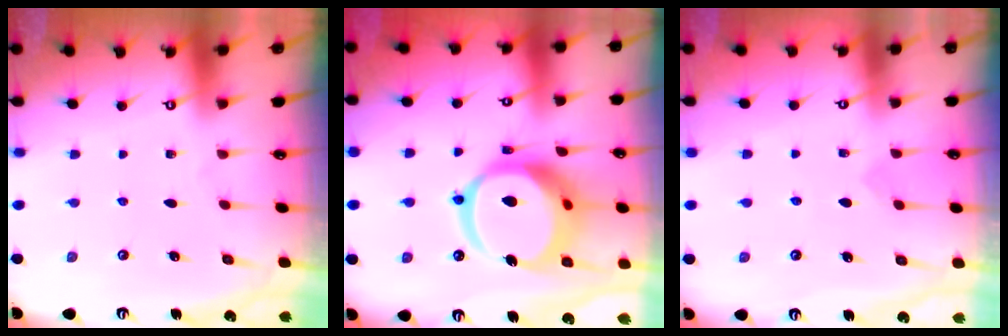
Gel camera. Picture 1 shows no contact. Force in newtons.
{"total": 19.7, "press": 19.6, "slide": 2.1}
{"total": 3.8, "press": 3.8, "slide": 0.3}